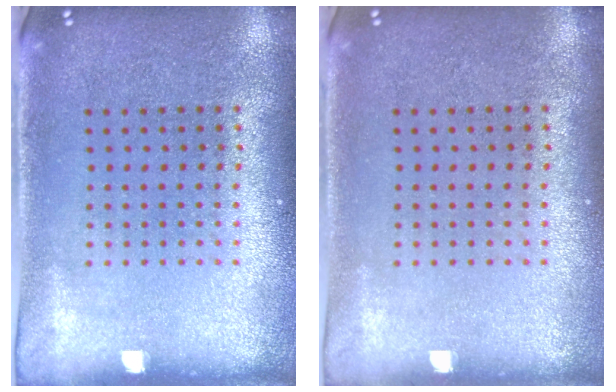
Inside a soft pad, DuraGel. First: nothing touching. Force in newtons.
{"total": 0.0}